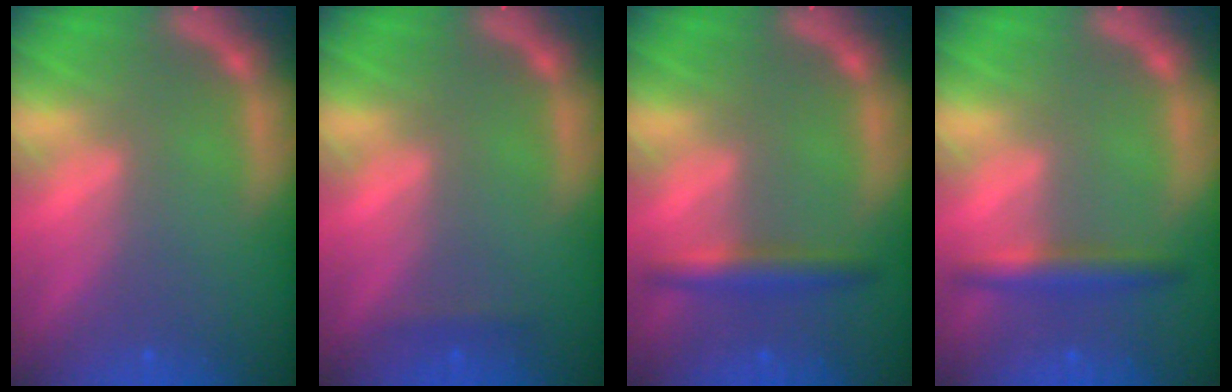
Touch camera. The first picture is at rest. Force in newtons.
{"total": 0.9}
{"total": 3.0}
{"total": 3.0}